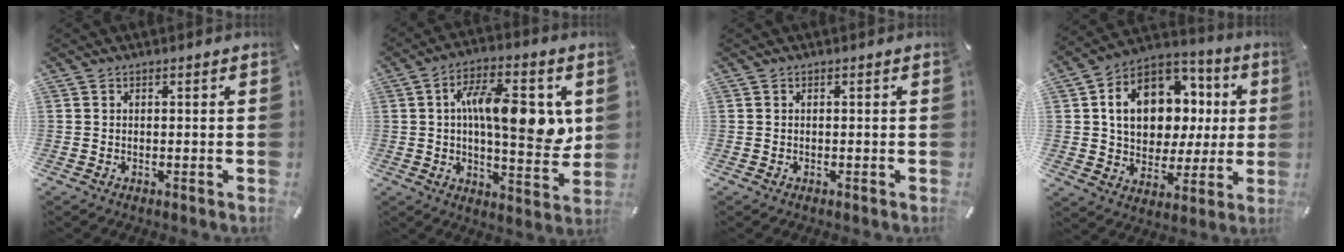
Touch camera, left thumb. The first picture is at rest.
{"total": 16.4, "force": [3.3, 6.5, 14.6], "torque": [-0.216, -0.002, 0.046]}
{"total": 0.0}
{"total": 15.7, "force": [3.2, 12.4, 9.1], "torque": [-0.146, -0.011, 0.066]}